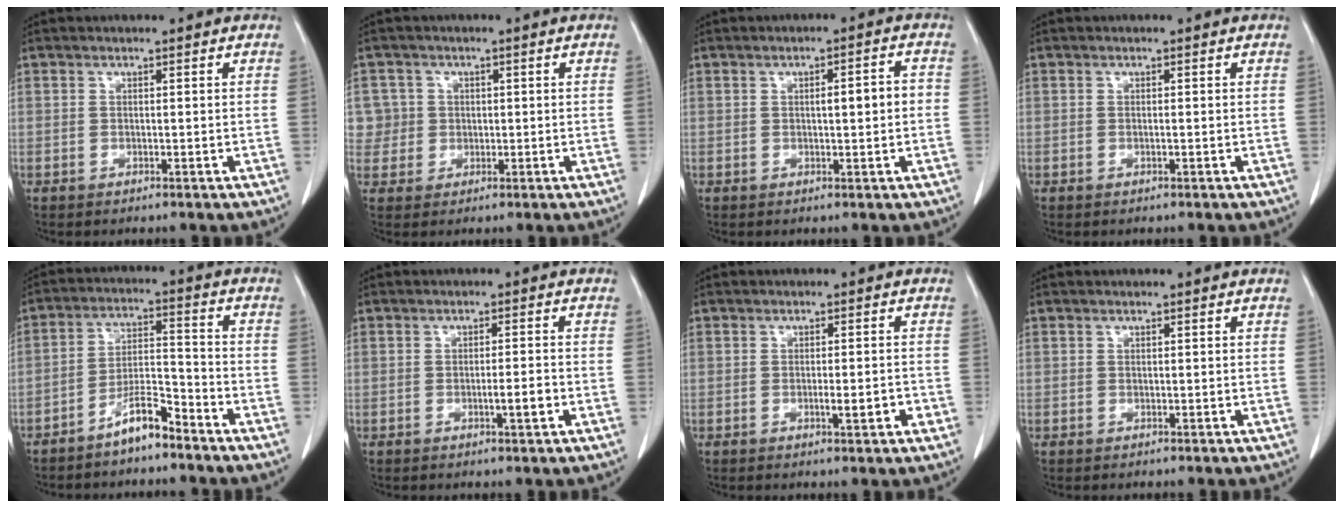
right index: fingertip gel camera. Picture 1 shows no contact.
{"total": 4.2, "force": [0.6, 4.1, -0.4], "torque": [0.023, 0.011, 0.012]}
{"total": 3.7, "force": [0.0, 0.6, 3.6], "torque": [-0.058, 0.007, 0.002]}
{"total": 0.0}
{"total": 6.7, "force": [-5.4, 1.2, 3.9], "torque": [-0.074, 0.005, -0.101]}
{"total": 2.7, "force": [-1.0, 0.2, 2.6], "torque": [-0.043, -0.002, -0.015]}
{"total": 3.0, "force": [-1.0, 0.5, 2.8], "torque": [-0.045, -0.002, -0.012]}
{"total": 0.0}